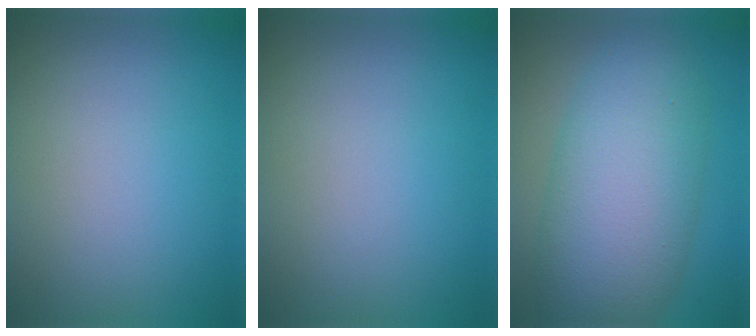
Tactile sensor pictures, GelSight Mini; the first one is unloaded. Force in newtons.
{"total": 0.0}
{"total": 10.1, "press": 10.1, "slide": 0.2}